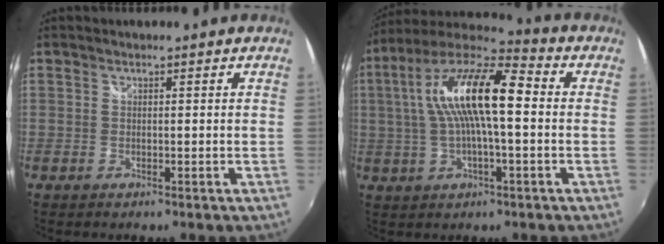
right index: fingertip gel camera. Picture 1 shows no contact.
{"total": 17.5, "force": [1.8, 4.7, 16.8], "torque": [-0.309, 0.022, 0.019]}